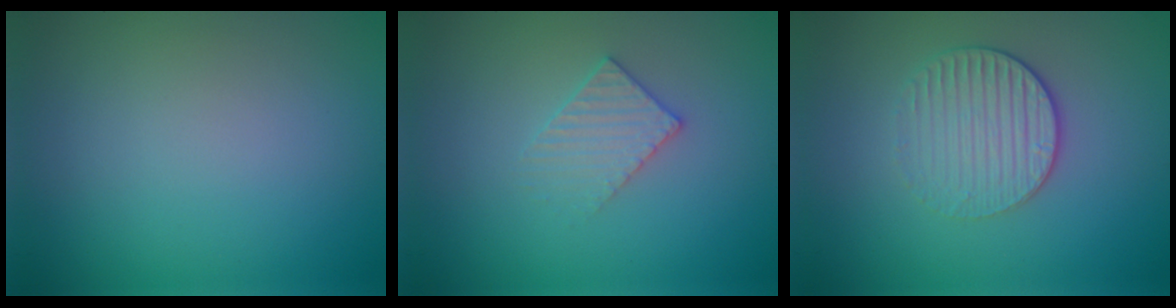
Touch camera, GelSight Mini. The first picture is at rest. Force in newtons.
{"total": 2.1, "press": 2.0, "slide": 0.3}
{"total": 3.1, "press": 2.7, "slide": 1.5}